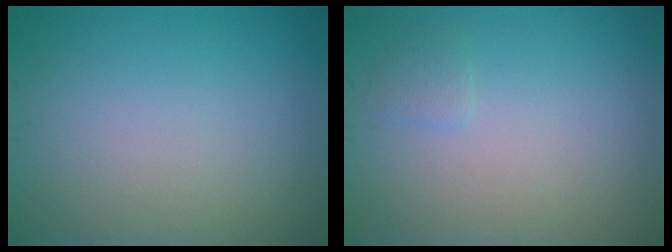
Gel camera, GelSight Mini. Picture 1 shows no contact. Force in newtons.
{"total": 0.8, "press": 0.8, "slide": 0.1}